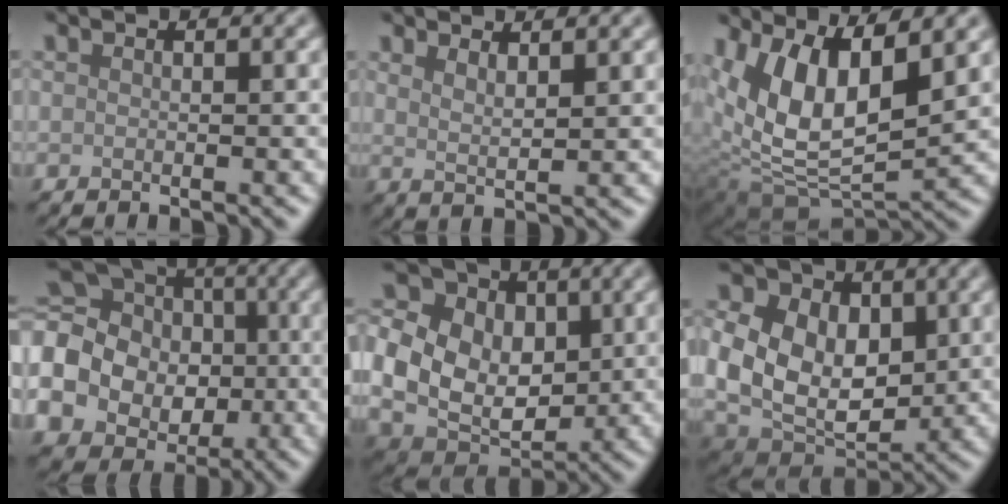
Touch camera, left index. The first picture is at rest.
{"total": 2.2, "force": [1.5, 0.6, 1.5], "torque": [-0.018, -0.005, 0.024]}
{"total": 9.4, "force": [3.9, 4.5, 7.3], "torque": [-0.141, -0.011, 0.075]}
{"total": 20.3, "force": [-3.2, 18.5, 7.8], "torque": [-0.213, -0.004, -0.096]}
{"total": 9.8, "force": [0.7, 7.7, 6.0], "torque": [-0.130, 0.004, 0.012]}
{"total": 12.9, "force": [2.0, 9.7, 8.3], "torque": [-0.162, 0.021, 0.030]}